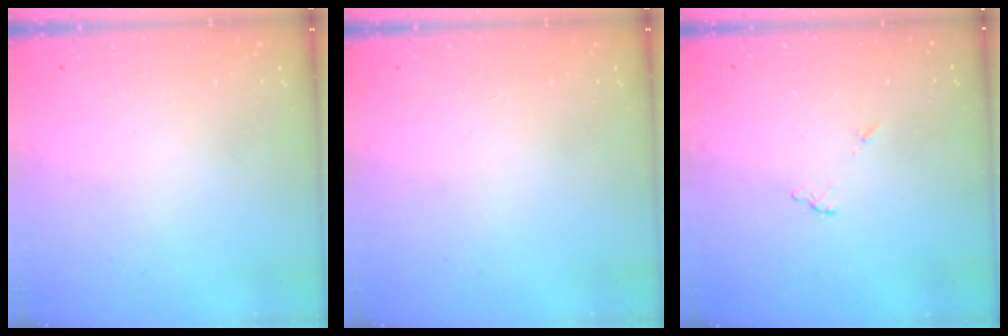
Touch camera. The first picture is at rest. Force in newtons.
{"total": 0.0}
{"total": 5.6, "press": 5.6, "slide": 0.3}